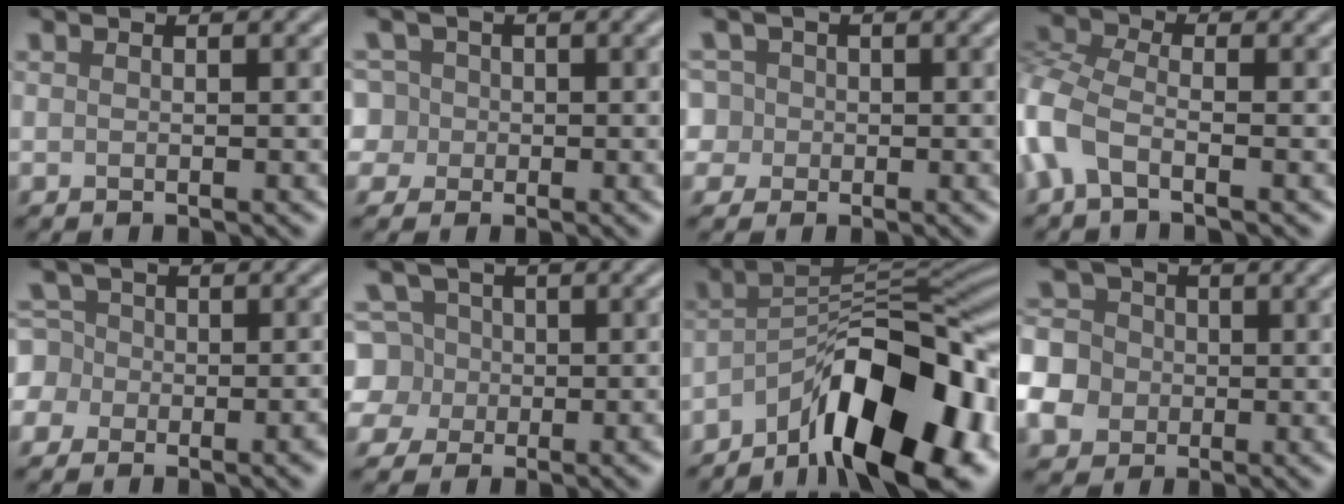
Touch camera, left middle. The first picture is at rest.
{"total": 4.4, "force": [0.6, 4.2, 1.0], "torque": [-0.013, 0.039, -0.015]}
{"total": 3.5, "force": [0.6, 3.4, 0.6], "torque": [0.002, 0.030, -0.011]}
{"total": 4.4, "force": [-2.2, 2.3, 3.1], "torque": [-0.086, 0.000, -0.060]}
{"total": 6.5, "force": [-3.1, 5.4, 2.0], "torque": [-0.008, 0.011, -0.076]}
{"total": 6.7, "force": [-1.3, 6.3, 2.0], "torque": [-0.032, 0.024, -0.054]}
{"total": 13.2, "force": [-7.6, 4.3, 9.9], "torque": [-0.135, 0.009, -0.129]}
{"total": 7.0, "force": [-2.5, 6.2, 1.9], "torque": [-0.050, -0.005, -0.068]}